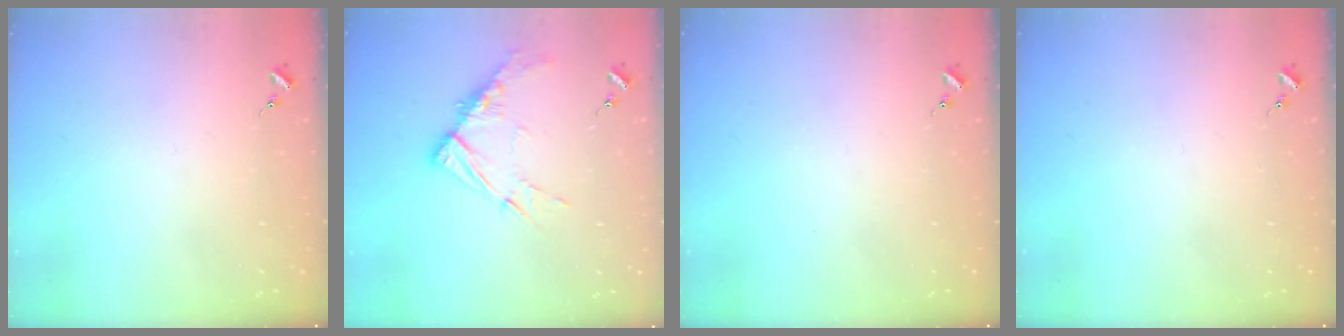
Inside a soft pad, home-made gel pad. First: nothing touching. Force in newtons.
{"total": 11.3, "press": 11.2, "slide": 1.1}
{"total": 0.0}
{"total": 0.0}